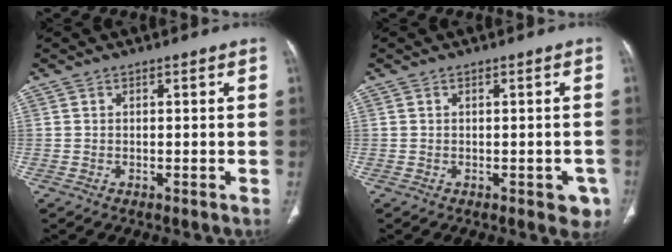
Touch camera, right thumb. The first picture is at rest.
{"total": 3.9, "force": [-1.5, 2.0, 3.0], "torque": [-0.012, 0.005, -0.013]}